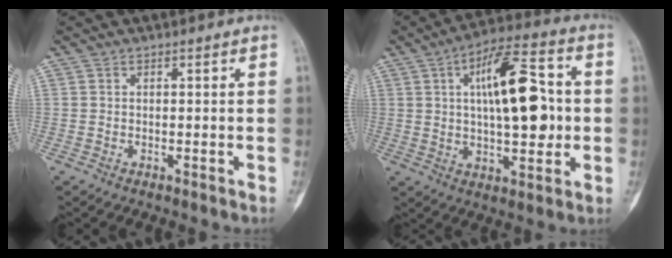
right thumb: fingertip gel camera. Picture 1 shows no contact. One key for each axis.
{"total": 17.9, "fx": 2.2, "fy": 7.6, "fz": 16.1, "tx": -0.236, "ty": 0.015, "tz": 0.032}